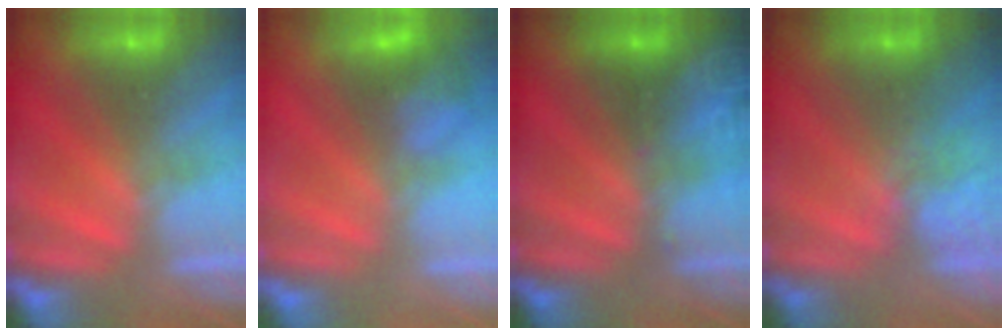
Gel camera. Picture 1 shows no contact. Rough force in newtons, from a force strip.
{"total": 2.6}
{"total": 2.9}
{"total": 4.6}